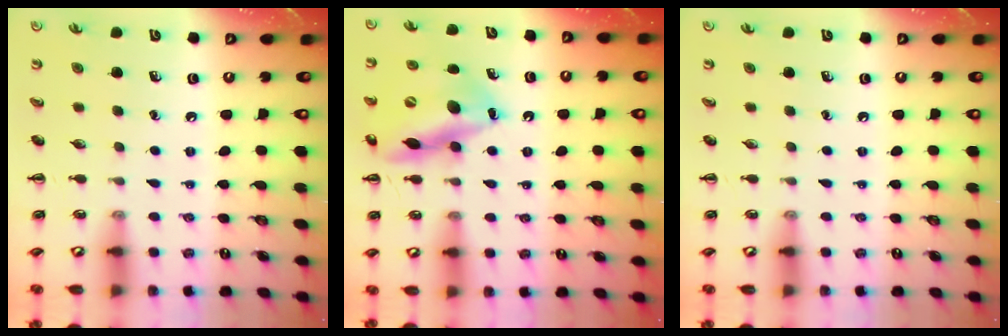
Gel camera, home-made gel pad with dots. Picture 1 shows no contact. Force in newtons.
{"total": 16.2, "press": 15.7, "slide": 3.8}
{"total": 0.0}